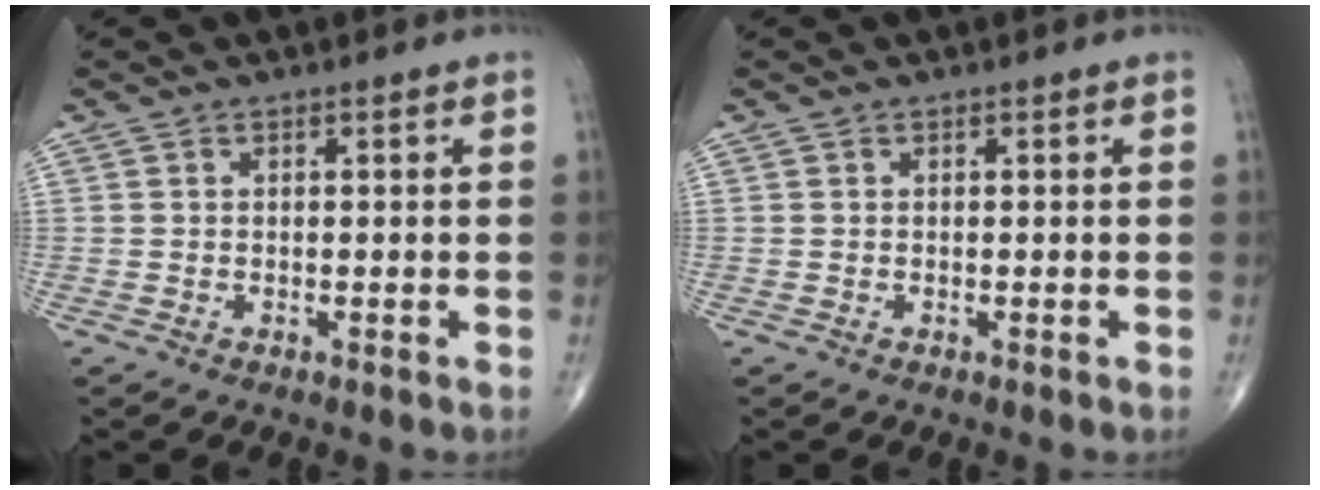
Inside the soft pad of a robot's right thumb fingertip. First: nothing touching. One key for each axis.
{"total": 0.0}